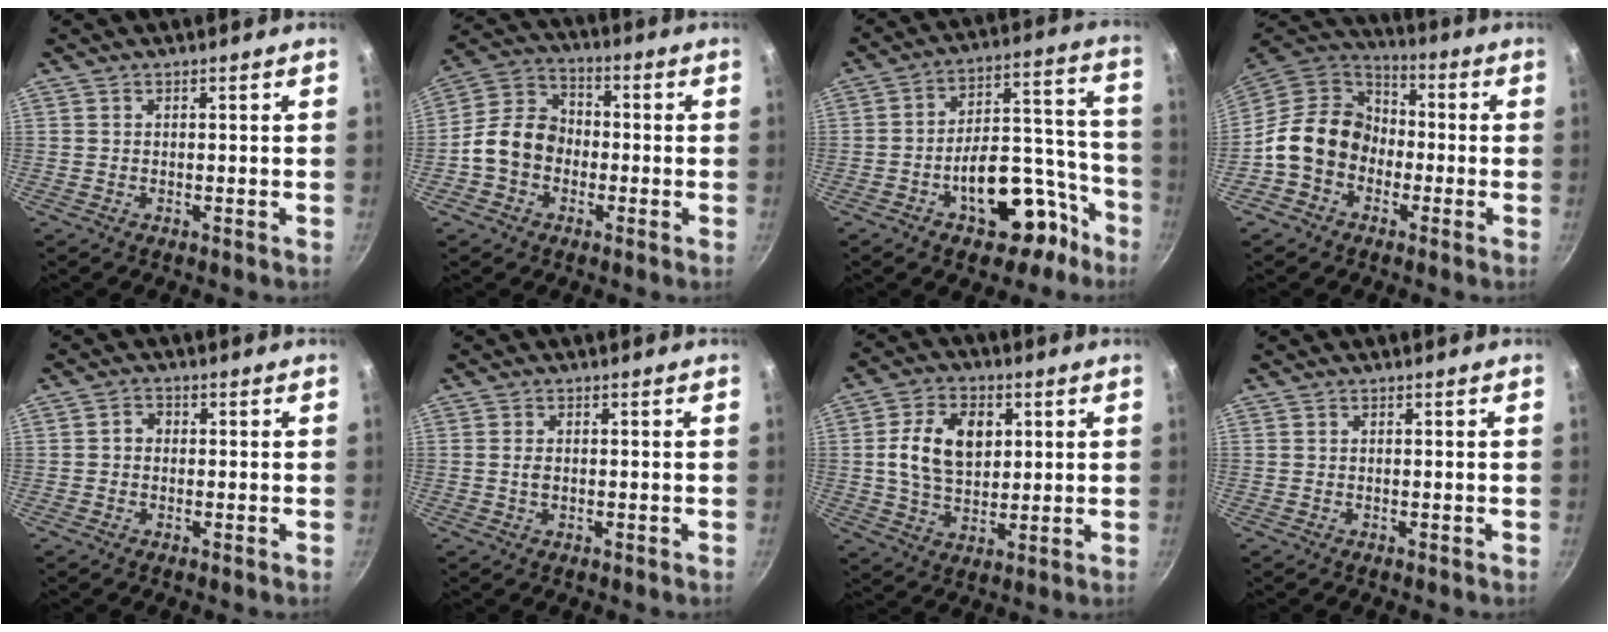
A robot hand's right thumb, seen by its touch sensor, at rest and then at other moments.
{"total": 10.3, "force": [-2.3, 8.3, 5.7], "torque": [-0.073, 0.034, -0.061]}
{"total": 17.5, "force": [-9.2, 9.7, 11.3], "torque": [-0.101, 0.097, -0.127]}
{"total": 13.8, "force": [-2.8, 11.4, 7.3], "torque": [-0.082, 0.044, -0.068]}
{"total": 2.0, "force": [-0.1, 1.7, 0.9], "torque": [-0.008, 0.007, -0.006]}
{"total": 1.7, "force": [0.0, 1.1, 1.3], "torque": [-0.024, 0.001, -0.001]}
{"total": 12.2, "force": [2.6, 8.3, 8.5], "torque": [-0.129, -0.002, 0.042]}
{"total": 0.0}